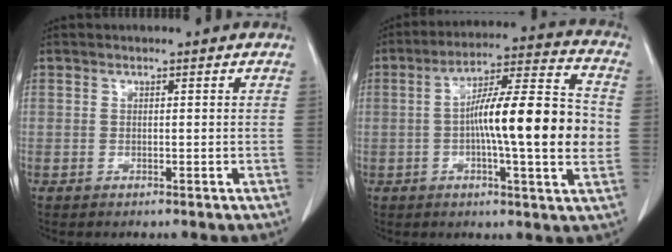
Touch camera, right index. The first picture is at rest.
{"total": 17.4, "force": [-1.0, 1.9, 17.2], "torque": [-0.270, 0.015, -0.024]}